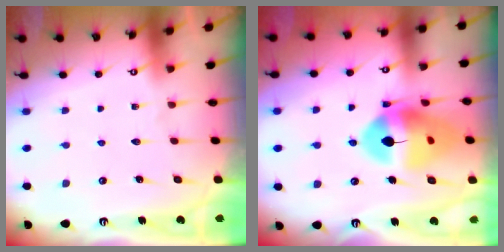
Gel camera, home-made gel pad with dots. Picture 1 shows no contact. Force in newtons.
{"total": 15.8, "press": 15.7, "slide": 1.8}